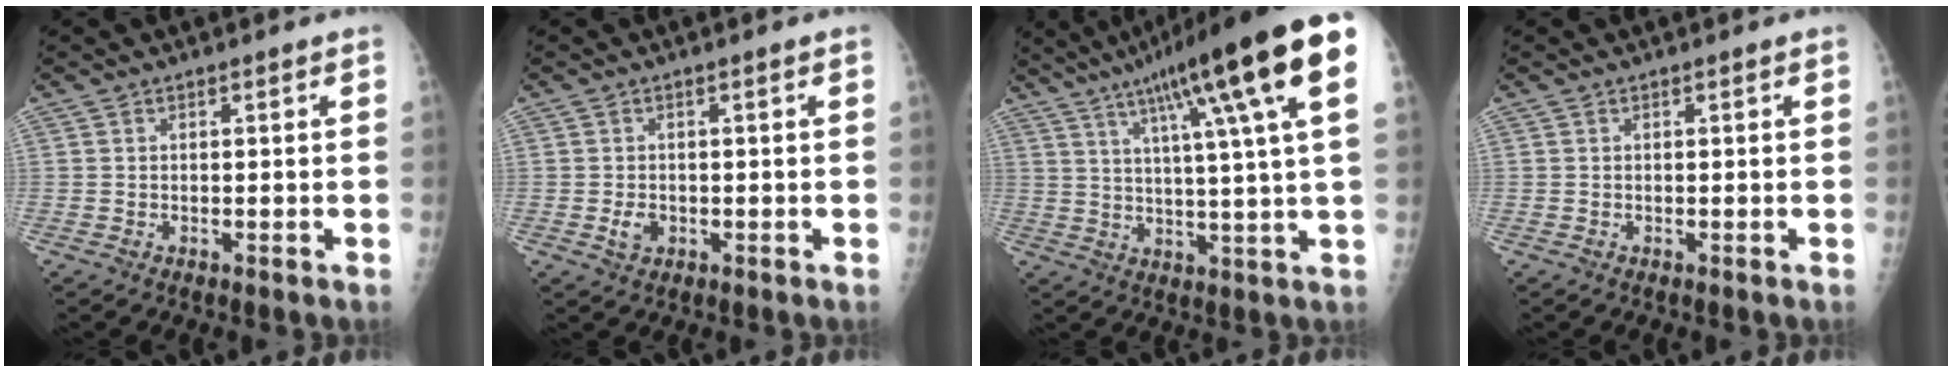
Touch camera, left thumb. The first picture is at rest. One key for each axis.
{"total": 2.1, "fx": -0.5, "fy": 1.6, "fz": 1.3, "tx": -0.022, "ty": 0.001, "tz": -0.005}
{"total": 20.9, "fx": 9.9, "fy": 1.3, "fz": 18.4, "tx": -0.275, "ty": -0.004, "tz": 0.138}
{"total": 0.0}